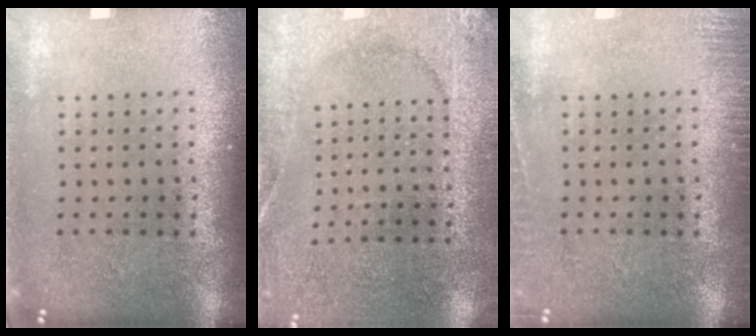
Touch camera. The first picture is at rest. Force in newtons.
{"total": 2.6, "press": 2.4, "slide": 1.0}
{"total": 1.6, "press": 1.6, "slide": 0.4}